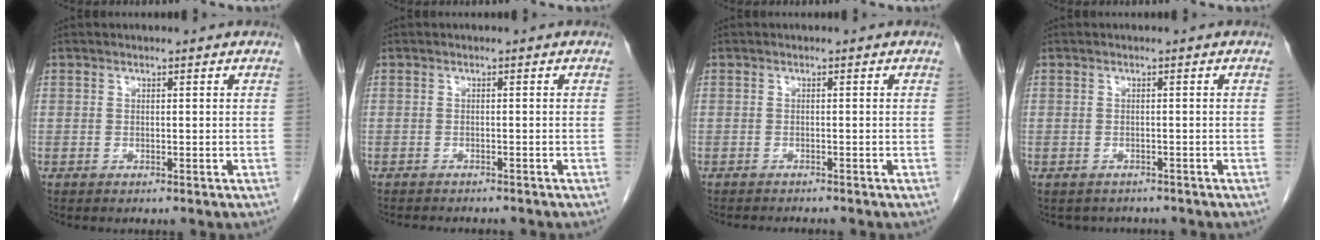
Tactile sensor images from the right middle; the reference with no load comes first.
{"total": 5.9, "force": [-5.3, 1.4, 2.2], "torque": [-0.026, -0.003, -0.068]}
{"total": 3.4, "force": [-3.2, 0.3, 1.1], "torque": [-0.014, -0.006, -0.042]}
{"total": 3.0, "force": [-2.6, 1.5, 0.1], "torque": [-0.005, 0.002, -0.035]}